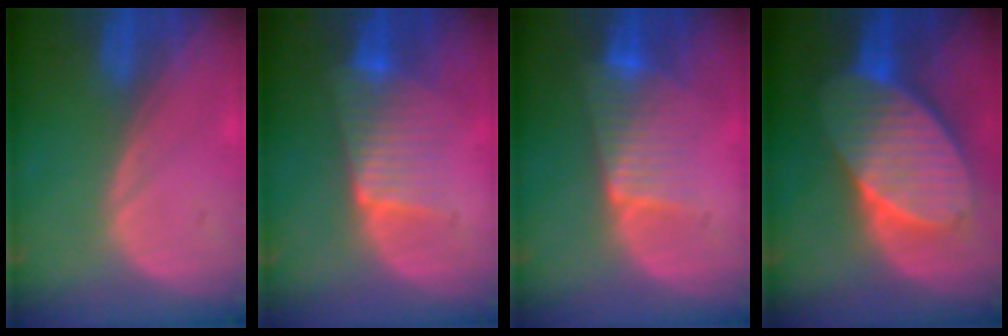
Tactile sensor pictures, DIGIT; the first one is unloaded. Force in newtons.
{"total": 6.4, "press": 6.1, "slide": 2.2}
{"total": 6.9, "press": 6.1, "slide": 3.1}
{"total": 11.0, "press": 11.0, "slide": 0.7}